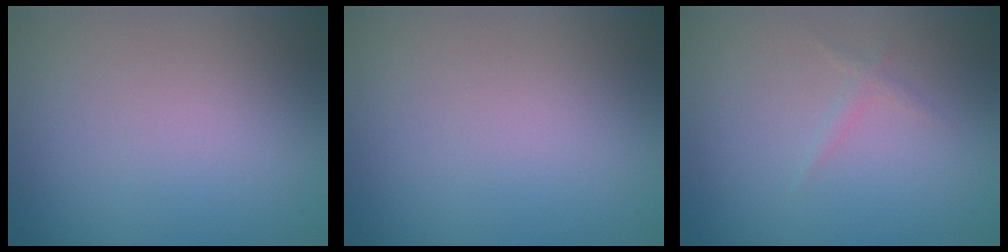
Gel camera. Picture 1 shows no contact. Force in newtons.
{"total": 0.0}
{"total": 0.7, "press": 0.7, "slide": 0.0}